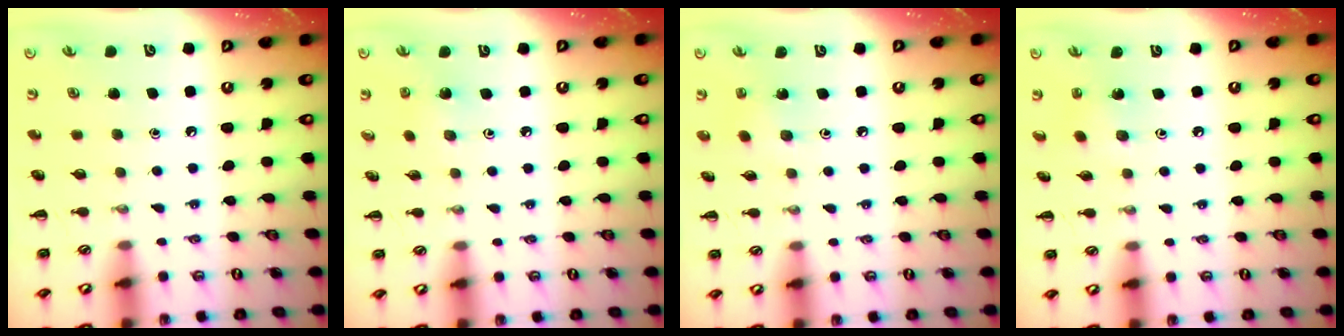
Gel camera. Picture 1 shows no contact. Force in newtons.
{"total": 2.6, "press": 2.4, "slide": 0.8}
{"total": 2.9, "press": 2.8, "slide": 0.9}
{"total": 2.4, "press": 2.2, "slide": 0.7}